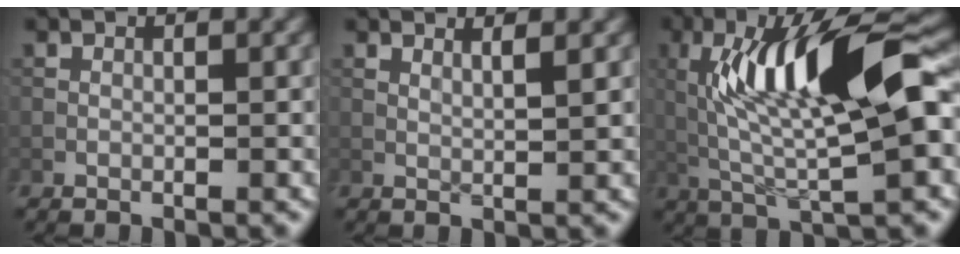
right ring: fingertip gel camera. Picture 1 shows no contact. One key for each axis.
{"total": 1.9, "fx": 1.3, "fy": 0.5, "fz": 1.3, "tx": -0.017, "ty": 0.000, "tz": 0.012}
{"total": 12.1, "fx": 1.4, "fy": 2.9, "fz": 11.6, "tx": -0.199, "ty": 0.018, "tz": 0.023}